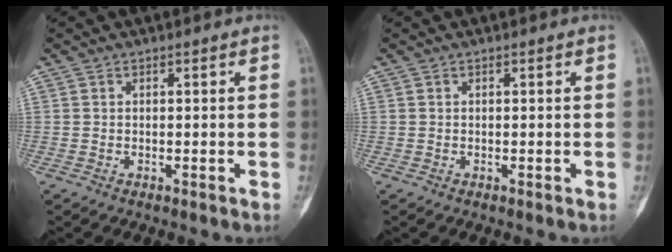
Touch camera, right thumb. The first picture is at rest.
{"total": 0.0}